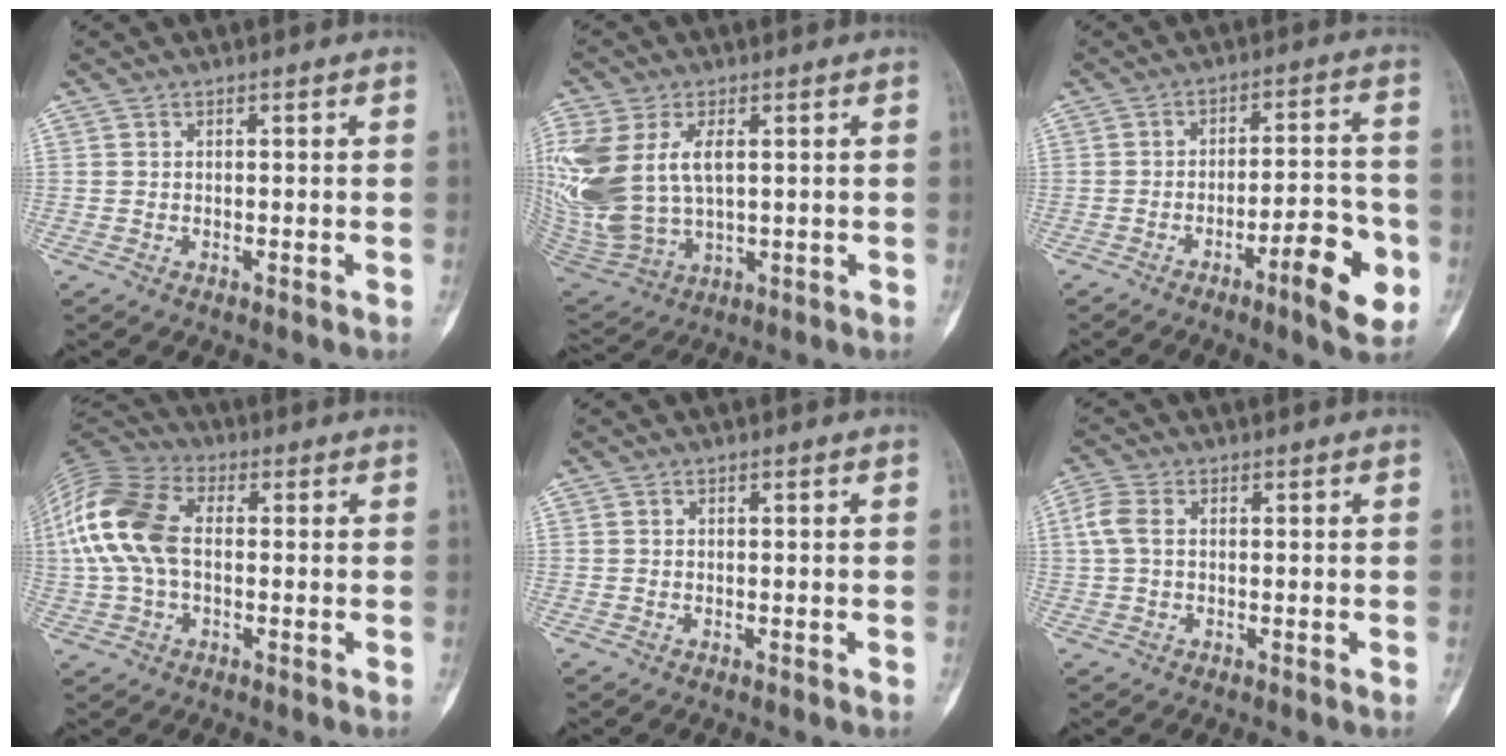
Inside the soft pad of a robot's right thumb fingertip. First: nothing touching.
{"total": 19.3, "force": [3.3, 11.7, 15.0], "torque": [-0.361, -0.015, 0.077]}
{"total": 11.4, "force": [-4.9, 2.9, 9.9], "torque": [-0.126, 0.029, -0.069]}
{"total": 15.1, "force": [0.8, 9.4, 11.7], "torque": [-0.258, 0.031, 0.007]}
{"total": 0.0}
{"total": 4.2, "force": [0.6, 2.7, 3.2], "torque": [-0.091, 0.013, 0.008]}